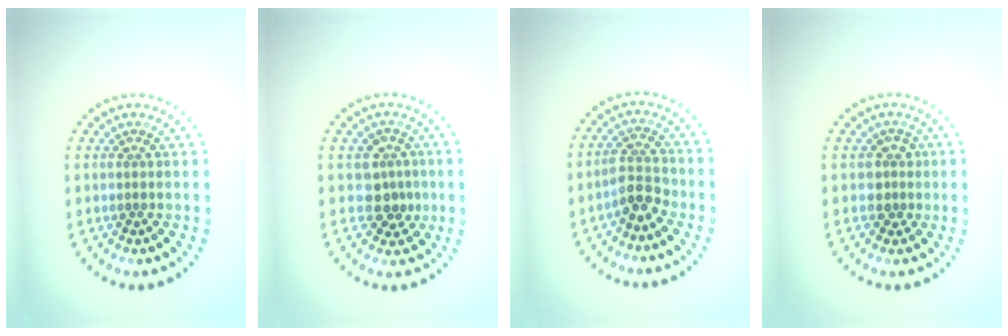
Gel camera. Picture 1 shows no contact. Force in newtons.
{"total": 2.7, "press": 2.5, "slide": 1.1}
{"total": 2.7, "press": 2.5, "slide": 1.1}
{"total": 1.8, "press": 1.4, "slide": 1.1}